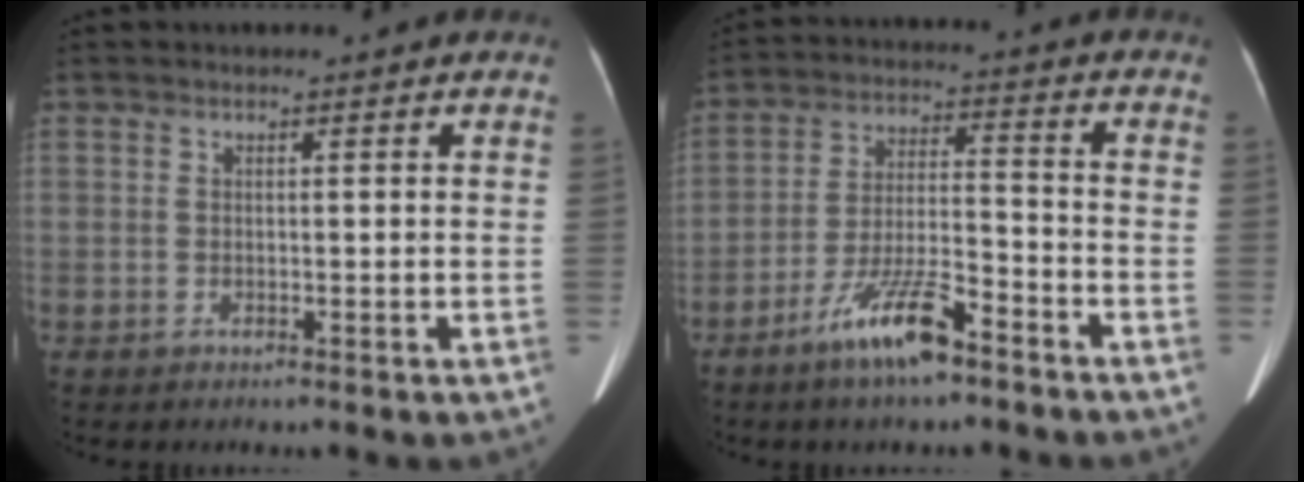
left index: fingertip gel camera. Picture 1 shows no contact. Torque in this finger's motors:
{"motor_torque": [1.12, 1.02, 0.49, 0.10]}